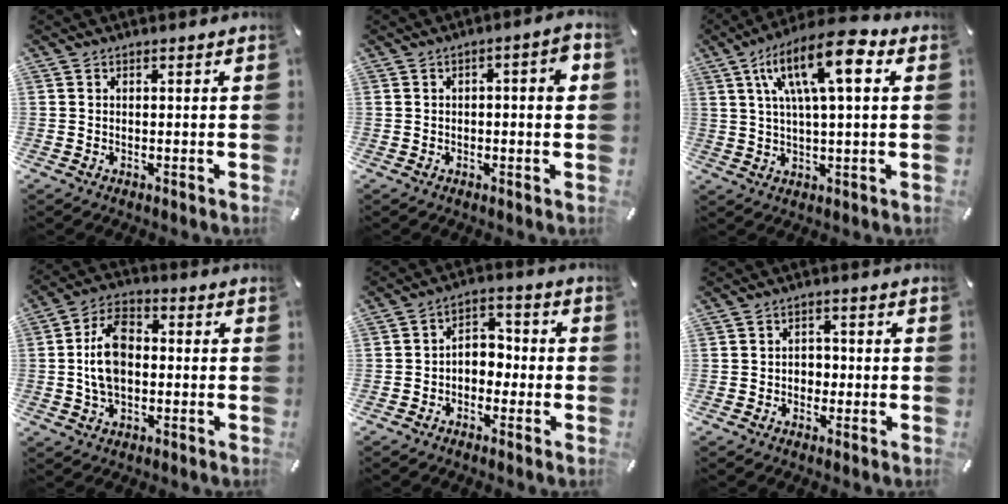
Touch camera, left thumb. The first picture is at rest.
{"total": 4.7, "force": [0.1, 1.4, 4.5], "torque": [-0.064, 0.005, -0.004]}
{"total": 15.3, "force": [5.5, 5.0, 13.4], "torque": [-0.244, 0.000, 0.091]}
{"total": 10.5, "force": [-0.4, 7.0, 7.8], "torque": [-0.147, 0.011, -0.010]}
{"total": 4.9, "force": [-2.5, 3.8, 1.9], "torque": [-0.036, 0.017, -0.049]}
{"total": 3.1, "force": [-1.1, 2.5, 1.4], "torque": [-0.027, 0.009, -0.024]}